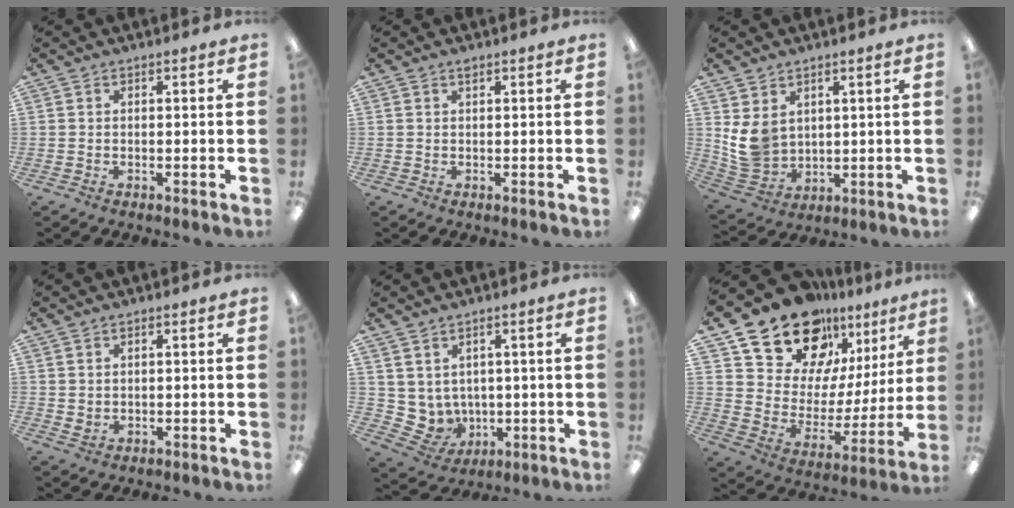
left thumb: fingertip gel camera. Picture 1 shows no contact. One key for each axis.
{"total": 0.8, "fx": 0.5, "fy": 0.3, "fz": 0.5, "tx": -0.013, "ty": 0.001, "tz": 0.010}
{"total": 8.0, "fx": 2.8, "fy": 6.3, "fz": 4.0, "tx": -0.090, "ty": -0.011, "tz": 0.056}
{"total": 1.4, "fx": 0.8, "fy": 1.0, "fz": 0.7, "tx": -0.006, "ty": -0.002, "tz": 0.013}
{"total": 5.0, "fx": 2.4, "fy": 4.3, "fz": 0.3, "tx": -0.036, "ty": -0.026, "tz": 0.055}
{"total": 17.9, "fx": 14.5, "fy": 9.0, "fz": 5.4, "tx": -0.113, "ty": -0.114, "tz": 0.264}